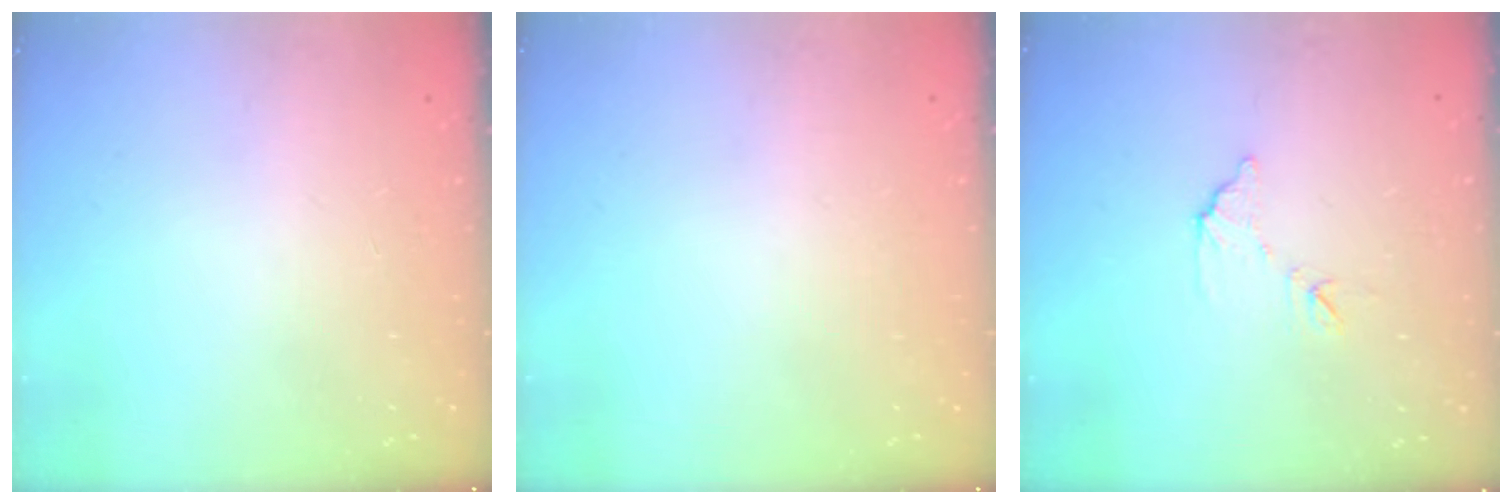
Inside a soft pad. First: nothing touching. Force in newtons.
{"total": 0.0}
{"total": 7.4, "press": 7.4, "slide": 0.2}